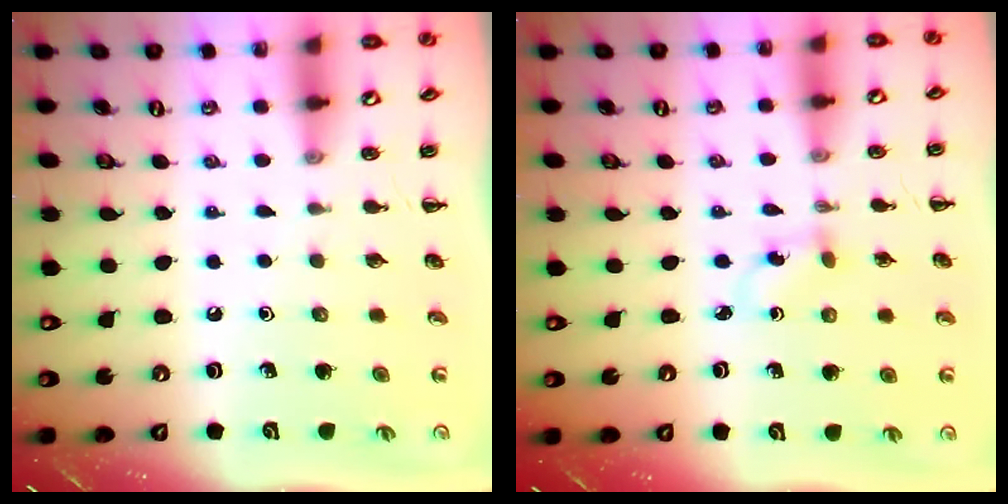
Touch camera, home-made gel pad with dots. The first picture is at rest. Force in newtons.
{"total": 1.6, "press": 1.4, "slide": 0.7}